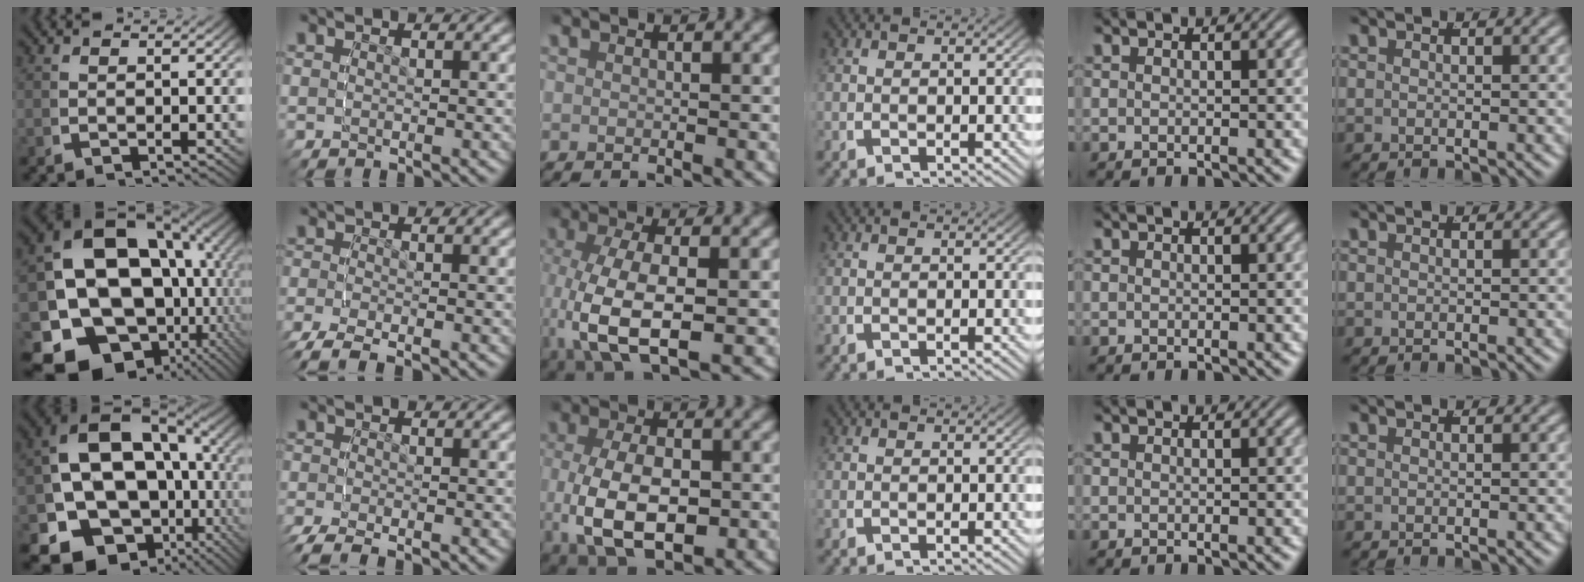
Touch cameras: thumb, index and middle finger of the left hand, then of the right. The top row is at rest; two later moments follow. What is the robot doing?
{"motion": "grasp_and_lifting", "object": "cloth"}